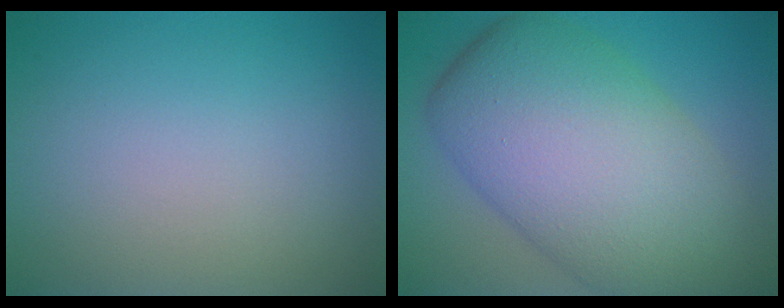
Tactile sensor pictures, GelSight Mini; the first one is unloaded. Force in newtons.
{"total": 13.3, "press": 13.3, "slide": 0.7}